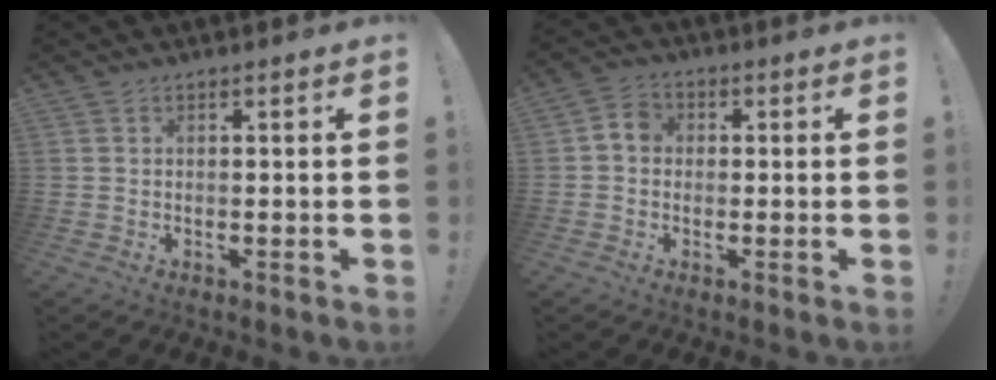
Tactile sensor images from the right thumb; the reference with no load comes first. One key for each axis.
{"total": 4.3, "fx": -0.3, "fy": 3.6, "fz": 2.3, "tx": -0.036, "ty": 0.013, "tz": -0.004}